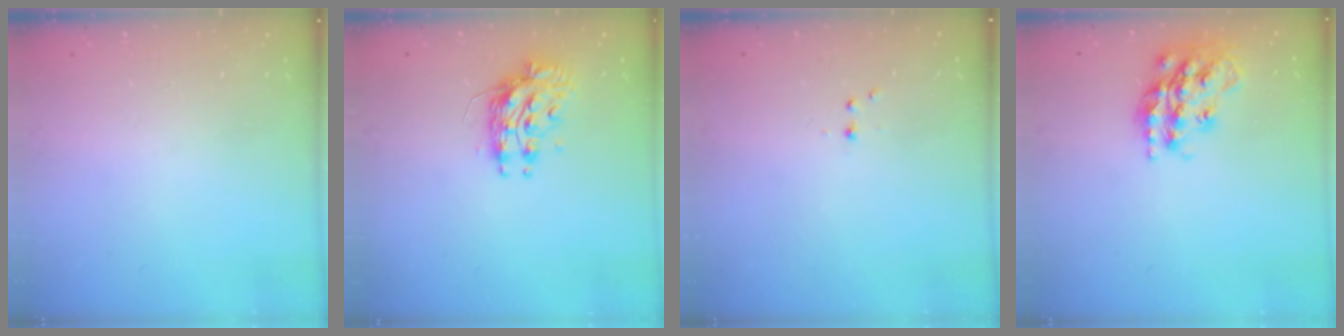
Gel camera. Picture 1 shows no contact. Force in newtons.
{"total": 9.2, "press": 9.2, "slide": 0.7}
{"total": 2.2, "press": 1.9, "slide": 1.2}
{"total": 18.3, "press": 18.3, "slide": 1.0}